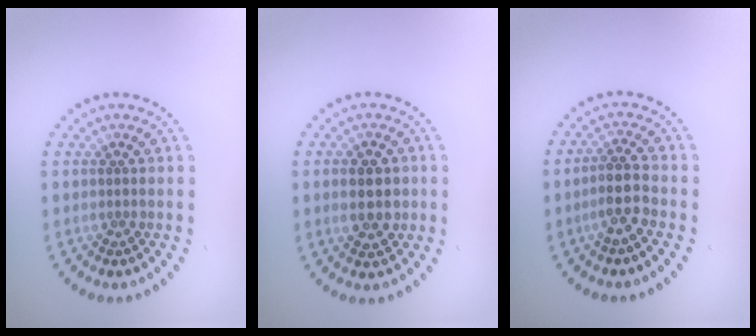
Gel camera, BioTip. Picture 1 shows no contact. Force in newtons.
{"total": 4.3, "press": 4.3, "slide": 0.4}
{"total": 2.8, "press": 2.5, "slide": 1.3}